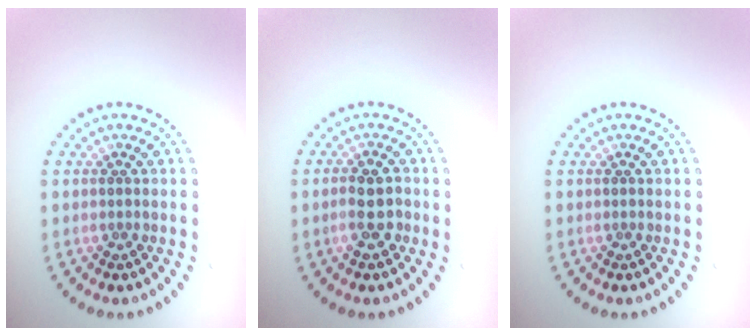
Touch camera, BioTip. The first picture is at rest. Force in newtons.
{"total": 2.7, "press": 2.6, "slide": 0.6}
{"total": 0.0}